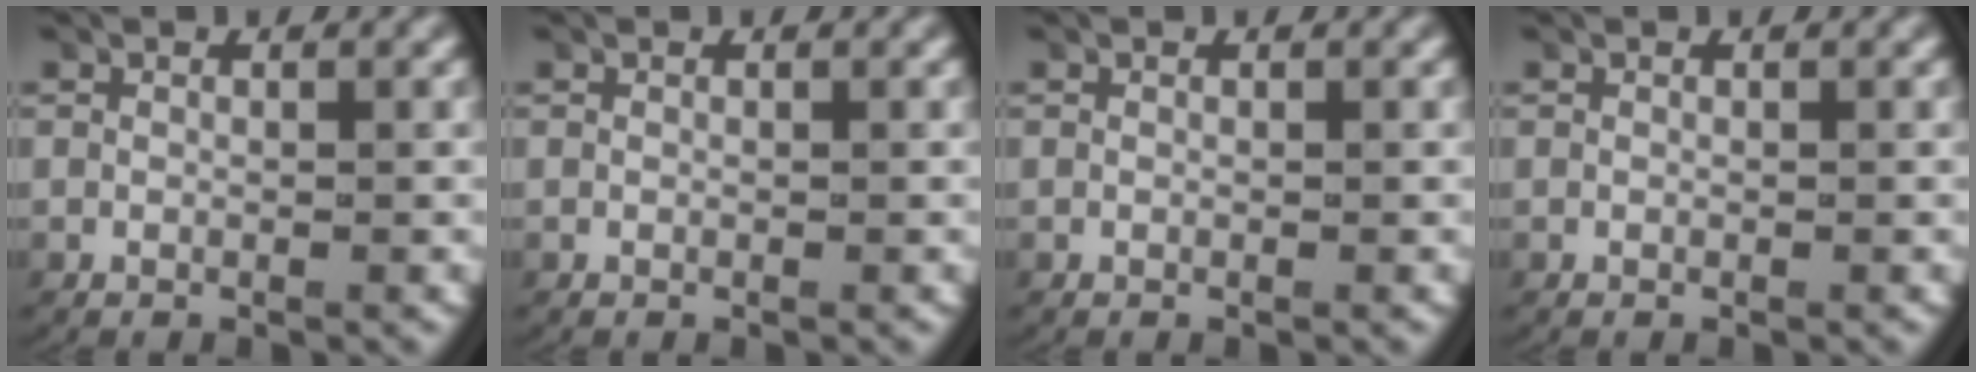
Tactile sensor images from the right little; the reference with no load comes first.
{"total": 0.0}
{"total": 0.0}
{"total": 0.0}